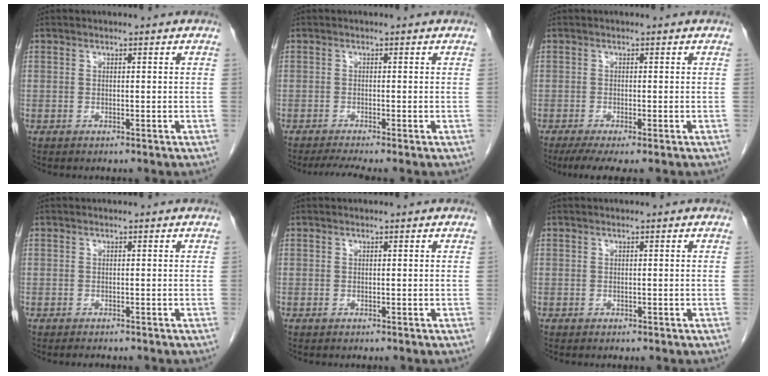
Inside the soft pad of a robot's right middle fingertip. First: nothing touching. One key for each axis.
{"total": 2.9, "fx": -2.3, "fy": -0.5, "fz": 1.6, "tx": -0.031, "ty": -0.010, "tz": -0.045}
{"total": 4.9, "fx": -3.4, "fy": 0.6, "fz": 3.5, "tx": -0.054, "ty": -0.014, "tz": -0.055}
{"total": 0.9, "fx": -0.8, "fy": 0.2, "fz": 0.3, "tx": -0.009, "ty": -0.003, "tz": -0.011}
{"total": 0.0}
{"total": 0.0}